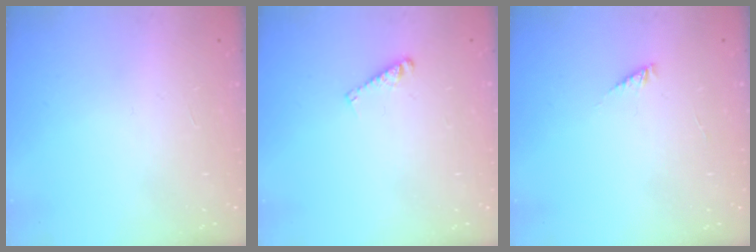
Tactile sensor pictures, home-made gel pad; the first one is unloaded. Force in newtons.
{"total": 4.5, "press": 4.5, "slide": 0.2}
{"total": 2.5, "press": 2.5, "slide": 0.2}